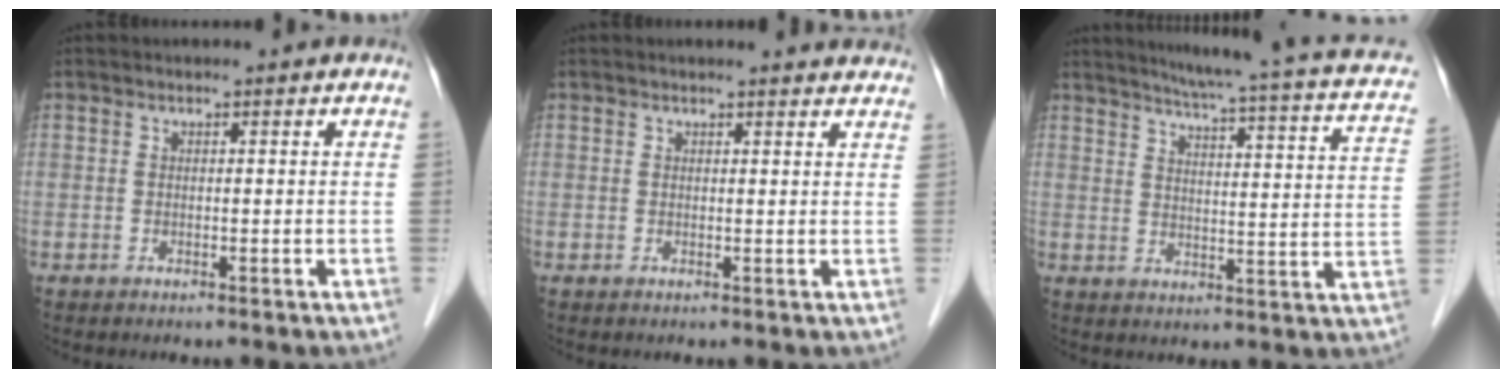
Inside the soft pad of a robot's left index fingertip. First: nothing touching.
{"total": 5.8, "force": [5.6, 0.7, 1.0], "torque": [-0.004, 0.000, 0.041]}
{"total": 18.3, "force": [14.2, 1.5, 11.4], "torque": [-0.162, -0.019, 0.156]}